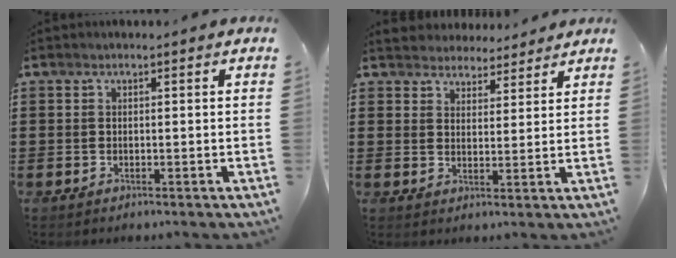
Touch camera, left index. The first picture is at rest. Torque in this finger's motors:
{"motor_torque": [1.09, -1.05, -0.08, -0.08]}